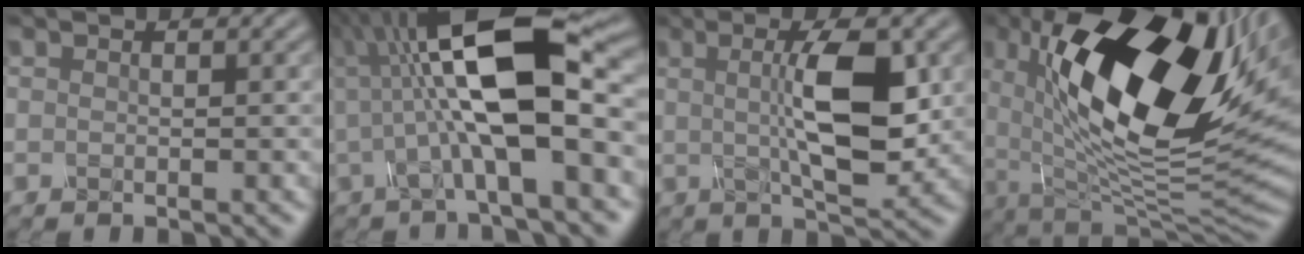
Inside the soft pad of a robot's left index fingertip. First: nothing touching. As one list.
[{"total": 12.4, "force": [1.5, 3.8, 11.7], "torque": [-0.202, 0.022, 0.017]}, {"total": 7.9, "force": [1.0, 2.1, 7.6], "torque": [-0.115, -0.003, 0.018]}, {"total": 19.3, "force": [5.5, 9.2, 16.1], "torque": [-0.252, 0.006, 0.082]}]